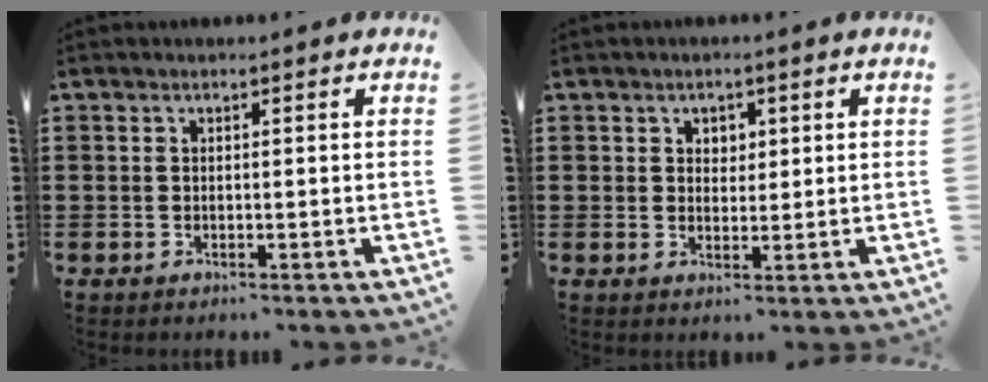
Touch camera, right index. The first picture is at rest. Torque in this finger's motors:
{"motor_torque": [0.09, 0.00, 0.05, 0.03]}